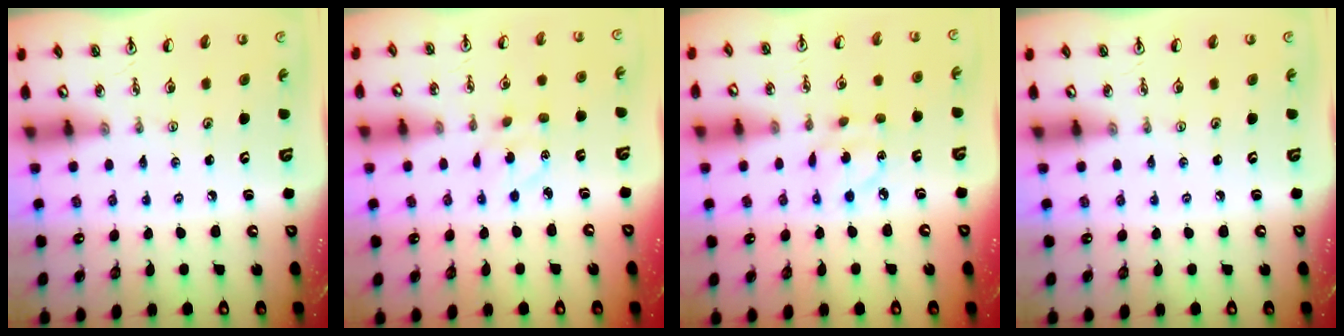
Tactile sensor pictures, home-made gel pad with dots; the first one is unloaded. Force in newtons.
{"total": 3.3, "press": 3.2, "slide": 0.8}
{"total": 4.9, "press": 4.8, "slide": 0.3}
{"total": 0.0}